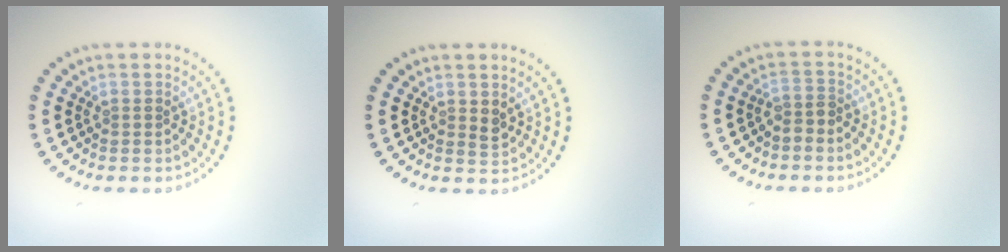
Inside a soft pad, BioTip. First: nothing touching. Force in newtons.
{"total": 0.9, "press": 0.9, "slide": 0.3}
{"total": 1.5, "press": 1.2, "slide": 0.9}